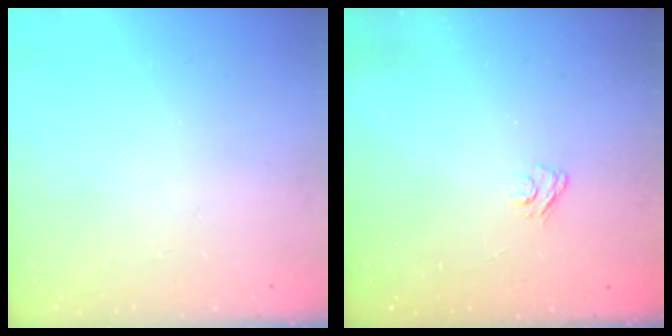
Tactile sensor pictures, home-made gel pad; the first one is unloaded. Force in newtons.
{"total": 3.1, "press": 2.8, "slide": 1.3}